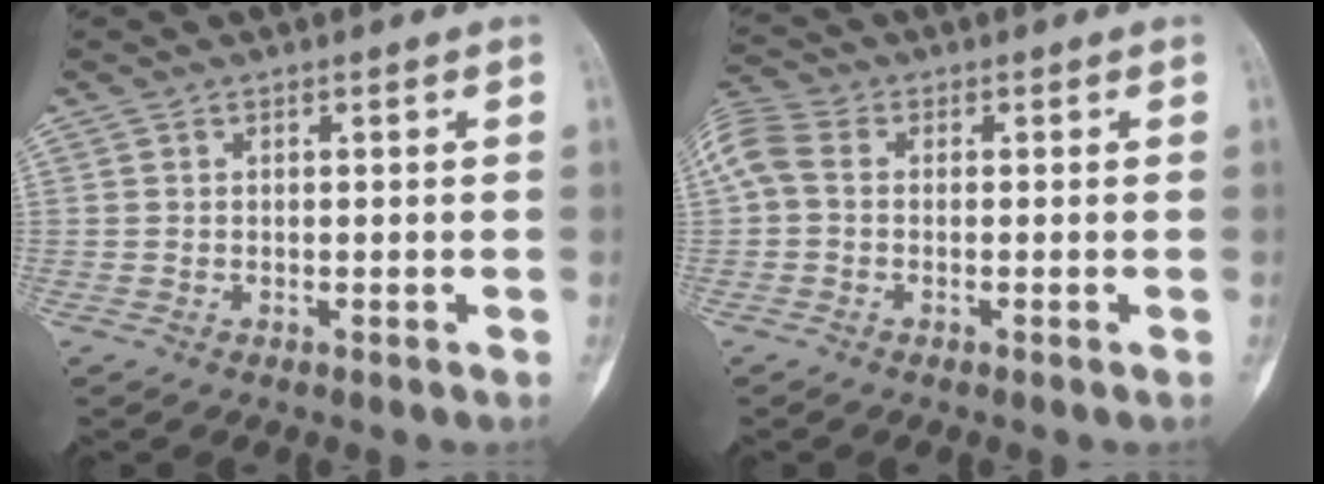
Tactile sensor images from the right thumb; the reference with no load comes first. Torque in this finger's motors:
{"motor_torque": [0.21, 0.05, 0.63, 0.15, 0.08]}